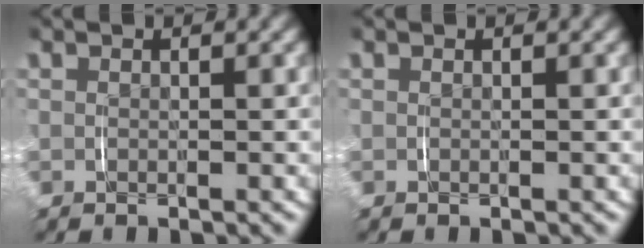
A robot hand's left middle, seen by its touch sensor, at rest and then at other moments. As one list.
[{"total": 0.0}]